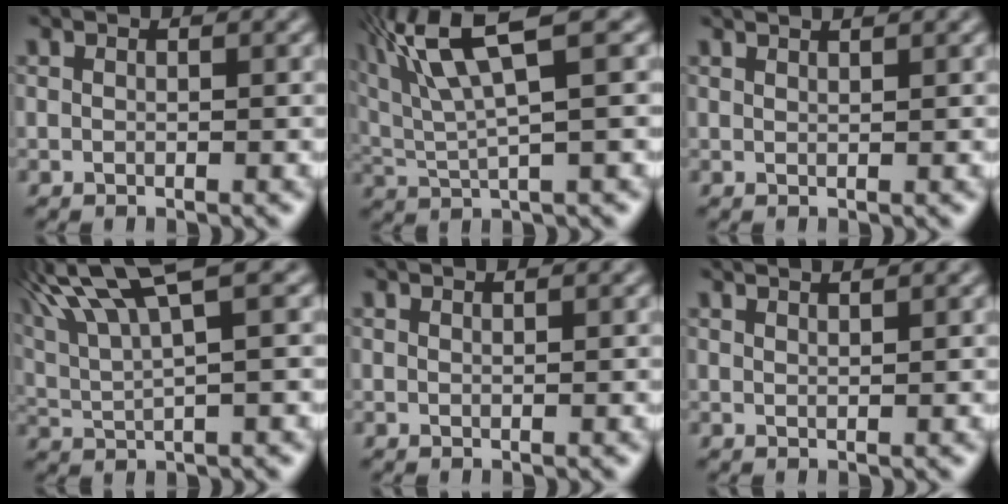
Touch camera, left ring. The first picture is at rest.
{"total": 6.9, "force": [3.4, 1.4, 5.9], "torque": [-0.133, 0.020, 0.075]}
{"total": 1.9, "force": [1.6, 0.6, 1.0], "torque": [-0.005, 0.024, 0.004]}
{"total": 7.8, "force": [4.3, 1.6, 6.3], "torque": [-0.134, 0.027, 0.092]}
{"total": 0.9, "force": [0.8, 0.3, 0.5], "torque": [0.001, 0.011, -0.001]}
{"total": 2.3, "force": [1.9, 0.6, 1.1], "torque": [-0.006, 0.027, 0.009]}